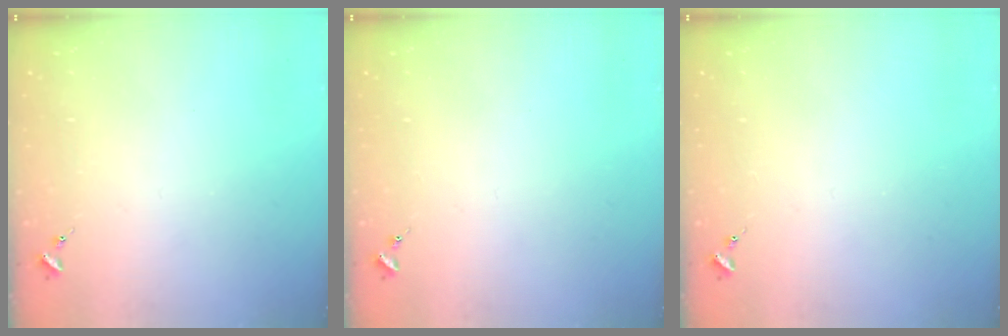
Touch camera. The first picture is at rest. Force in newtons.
{"total": 0.0}
{"total": 0.0}